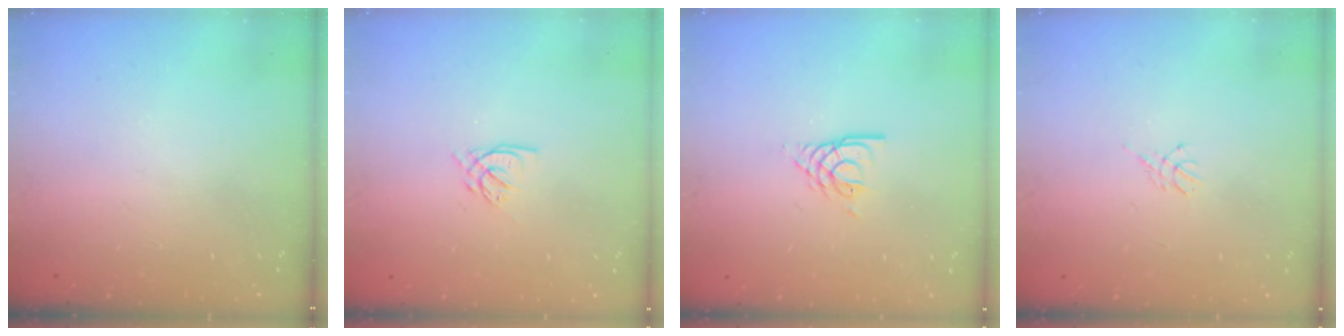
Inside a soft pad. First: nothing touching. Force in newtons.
{"total": 3.4, "press": 3.4, "slide": 0.2}
{"total": 3.3, "press": 3.2, "slide": 0.4}
{"total": 3.0, "press": 2.9, "slide": 0.6}